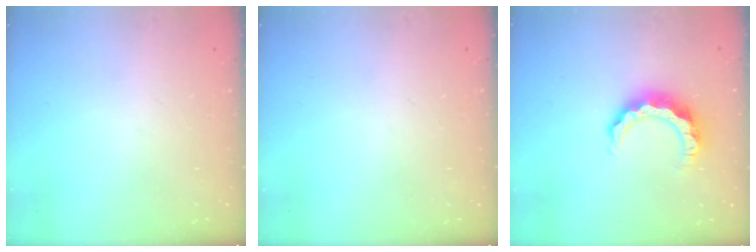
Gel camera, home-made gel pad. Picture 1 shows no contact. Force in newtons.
{"total": 0.0}
{"total": 8.6, "press": 8.5, "slide": 1.0}